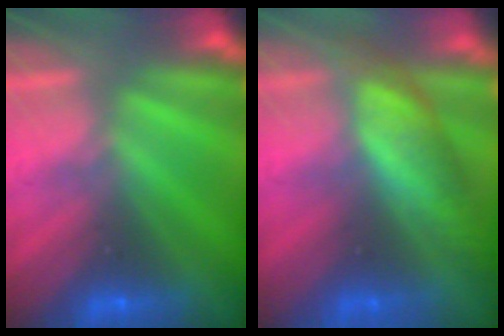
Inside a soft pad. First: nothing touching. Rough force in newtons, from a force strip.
{"total": 8.9}